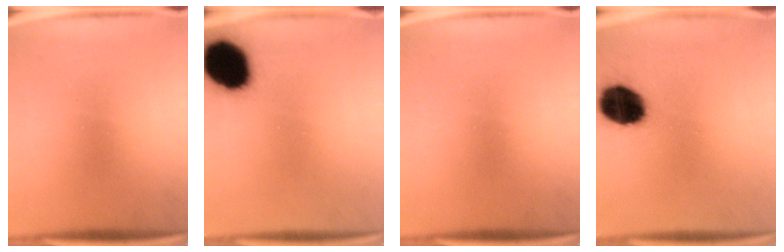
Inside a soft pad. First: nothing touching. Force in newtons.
{"total": 15.2}
{"total": 0.0}
{"total": 14.5}